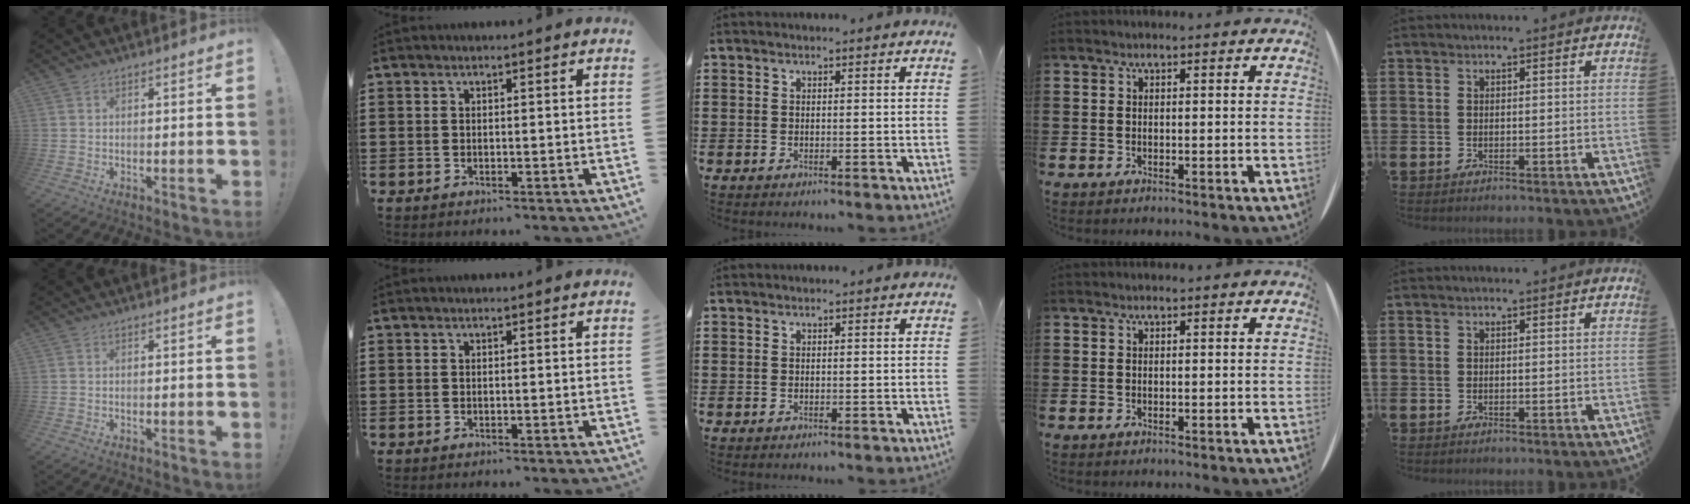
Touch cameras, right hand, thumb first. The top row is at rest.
{}